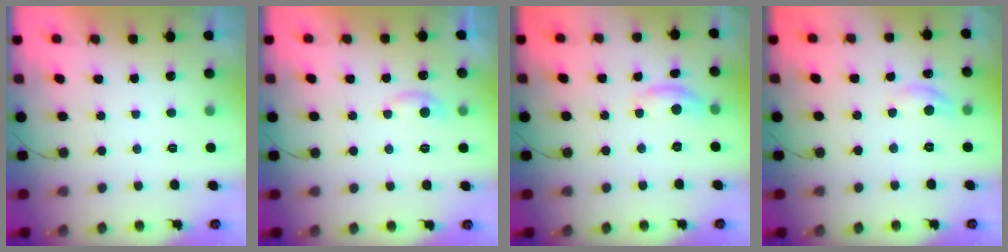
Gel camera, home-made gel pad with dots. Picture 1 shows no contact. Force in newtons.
{"total": 5.9, "press": 5.9, "slide": 0.6}
{"total": 6.8, "press": 6.8, "slide": 0.2}
{"total": 7.5, "press": 7.5, "slide": 0.6}